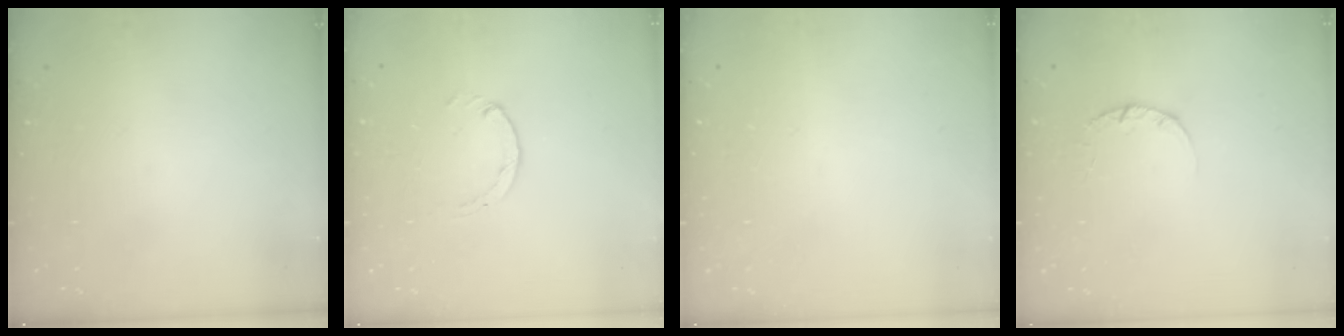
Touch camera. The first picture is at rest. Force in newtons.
{"total": 0.7, "press": 0.7, "slide": 0.2}
{"total": 2.4, "press": 2.4, "slide": 0.2}
{"total": 2.4, "press": 2.3, "slide": 0.3}